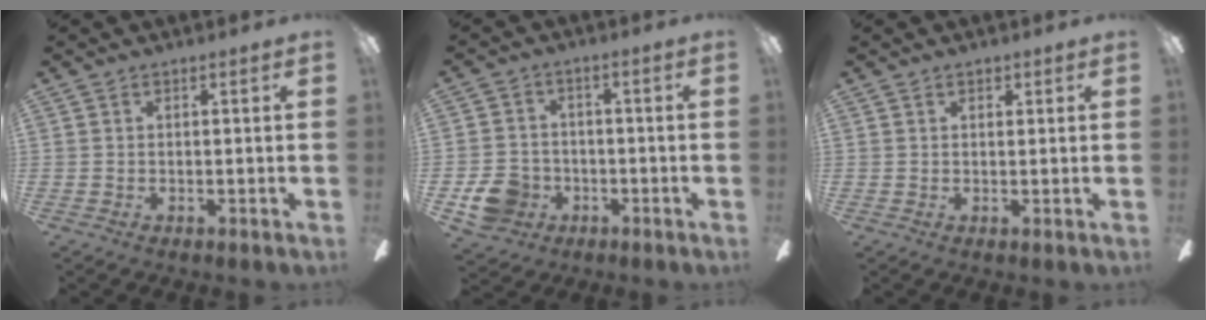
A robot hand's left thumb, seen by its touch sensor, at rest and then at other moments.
{"total": 7.8, "force": [-3.2, 6.7, 2.3], "torque": [-0.056, 0.025, -0.056]}
{"total": 1.0, "force": [0.8, 0.6, -0.1], "torque": [0.010, -0.003, 0.013]}